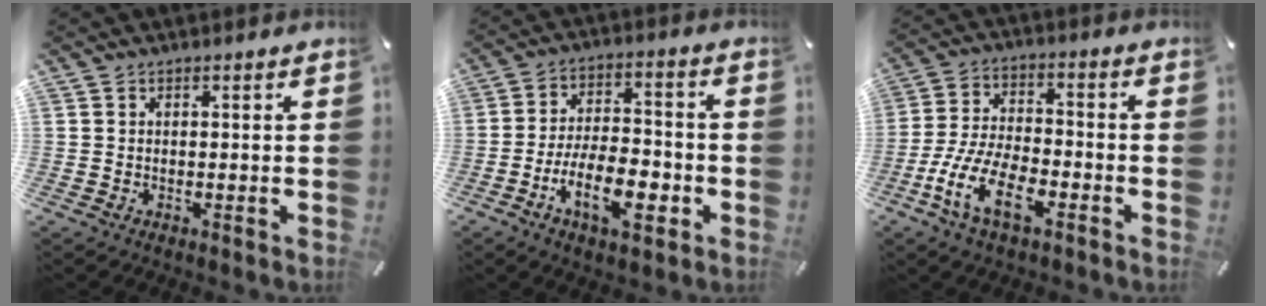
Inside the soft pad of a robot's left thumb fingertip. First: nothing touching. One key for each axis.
{"total": 14.4, "fx": -6.1, "fy": 7.2, "fz": 10.9, "tx": -0.204, "ty": 0.020, "tz": -0.109}
{"total": 12.6, "fx": -6.6, "fy": 6.2, "fz": 8.7, "tx": -0.195, "ty": 0.019, "tz": -0.127}